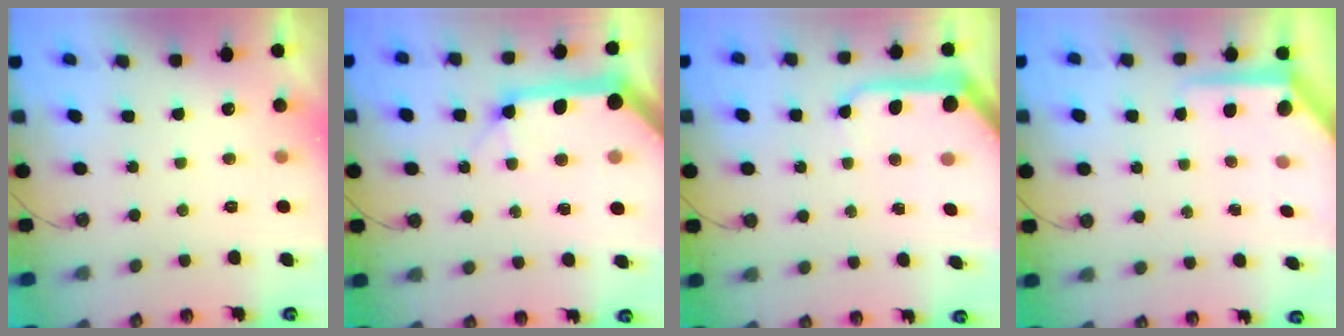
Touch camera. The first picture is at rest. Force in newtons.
{"total": 20.8, "press": 20.5, "slide": 3.1}
{"total": 9.0, "press": 9.0, "slide": 0.6}
{"total": 7.5, "press": 7.5, "slide": 0.5}